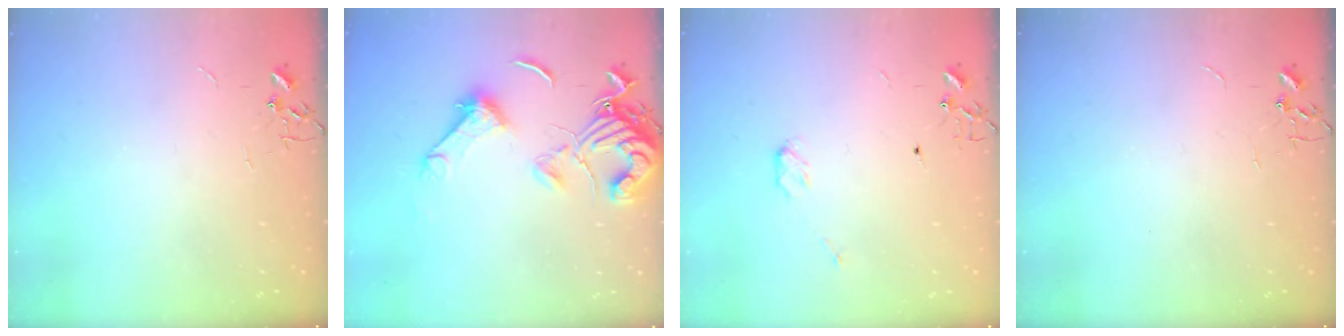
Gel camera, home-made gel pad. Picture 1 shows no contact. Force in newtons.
{"total": 14.8, "press": 14.7, "slide": 1.8}
{"total": 3.7, "press": 3.6, "slide": 0.5}
{"total": 0.0}